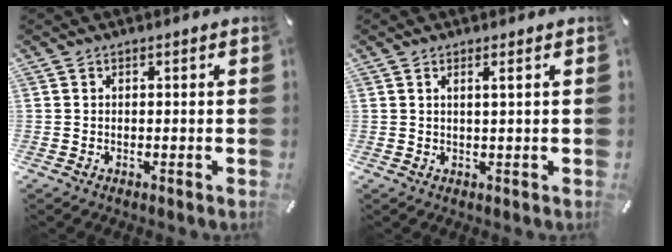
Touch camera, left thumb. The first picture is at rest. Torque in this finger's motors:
{"motor_torque": [-0.36, -0.41, -0.06, 0.00, 0.06]}